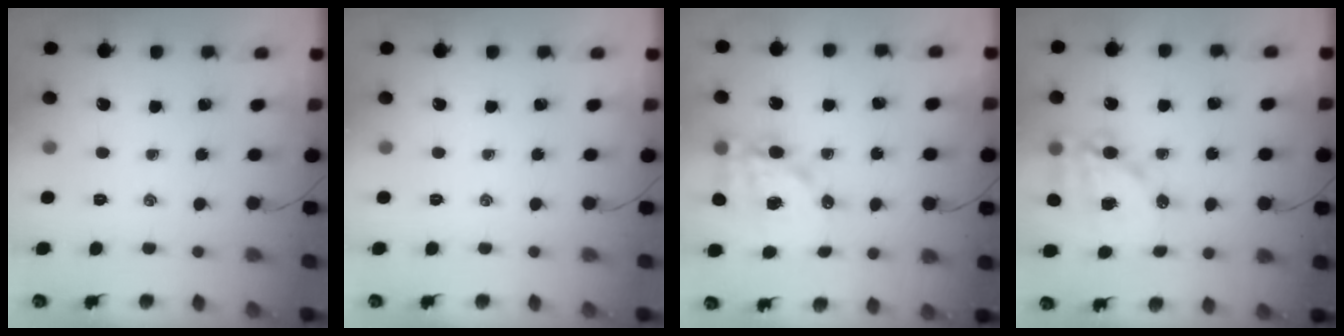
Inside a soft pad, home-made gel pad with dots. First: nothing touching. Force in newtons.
{"total": 0.0}
{"total": 14.2, "press": 13.9, "slide": 3.3}
{"total": 14.2, "press": 13.8, "slide": 3.3}